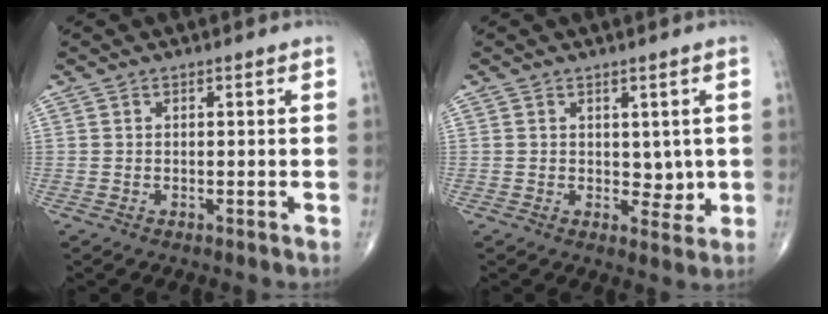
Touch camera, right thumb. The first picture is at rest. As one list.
[{"total": 3.6, "force": [0.5, 2.6, 2.4], "torque": [-0.007, -0.009, 0.011]}]